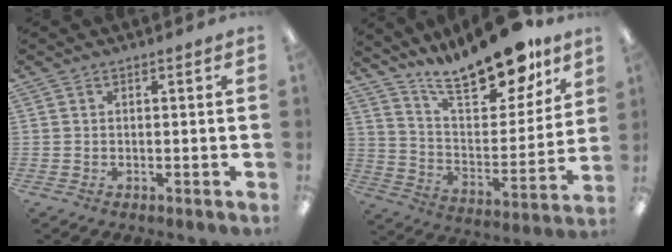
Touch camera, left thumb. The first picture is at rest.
{"total": 21.2, "force": [17.2, 6.5, 10.4], "torque": [-0.169, -0.111, 0.294]}